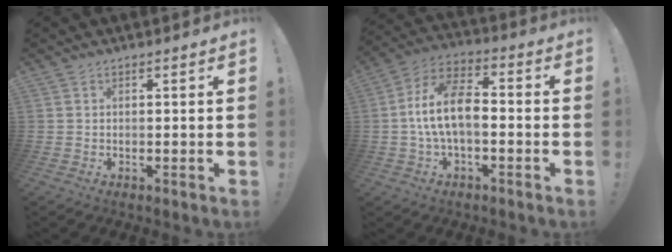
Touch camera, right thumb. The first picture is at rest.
{"total": 13.2, "force": [-1.2, 7.2, 11.1], "torque": [-0.207, 0.012, -0.019]}